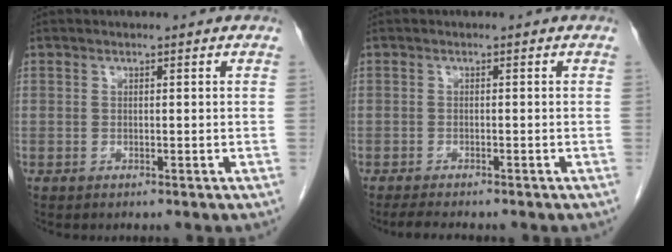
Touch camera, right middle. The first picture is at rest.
{"total": 3.5, "force": [-3.0, 0.4, 1.7], "torque": [-0.033, -0.011, -0.044]}